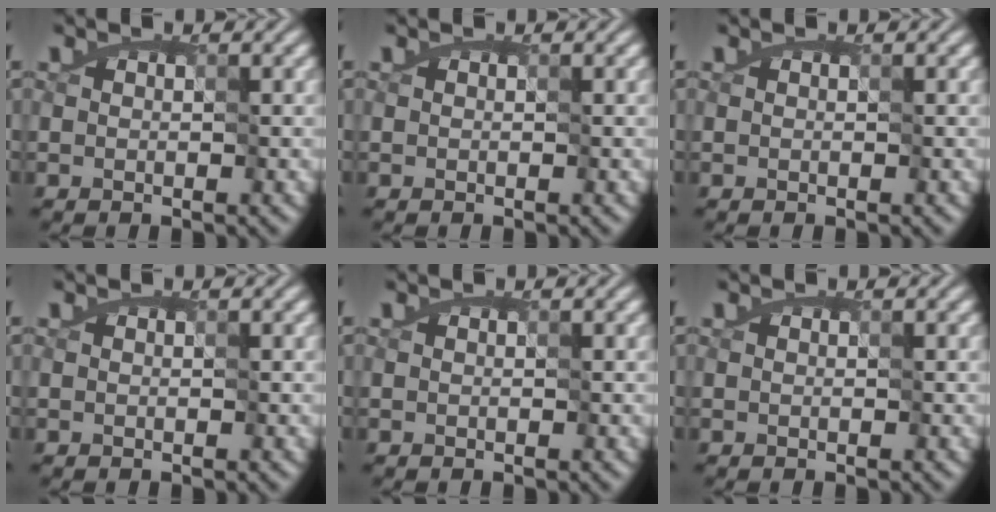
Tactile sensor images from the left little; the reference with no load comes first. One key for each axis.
{"total": 0.0}
{"total": 0.0}
{"total": 0.0}
{"total": 0.0}
{"total": 0.0}